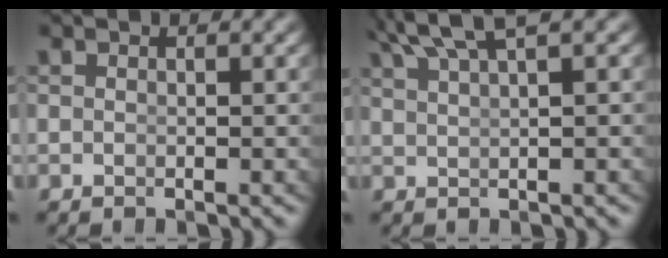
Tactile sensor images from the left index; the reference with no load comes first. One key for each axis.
{"total": 3.6, "fx": 2.8, "fy": 0.1, "fz": 2.3, "tx": -0.034, "ty": 0.007, "tz": 0.054}